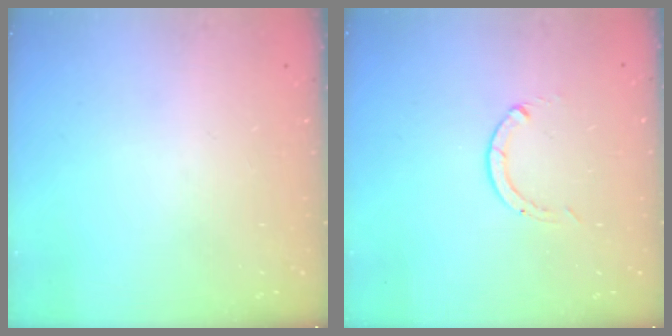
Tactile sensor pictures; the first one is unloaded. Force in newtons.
{"total": 0.0}